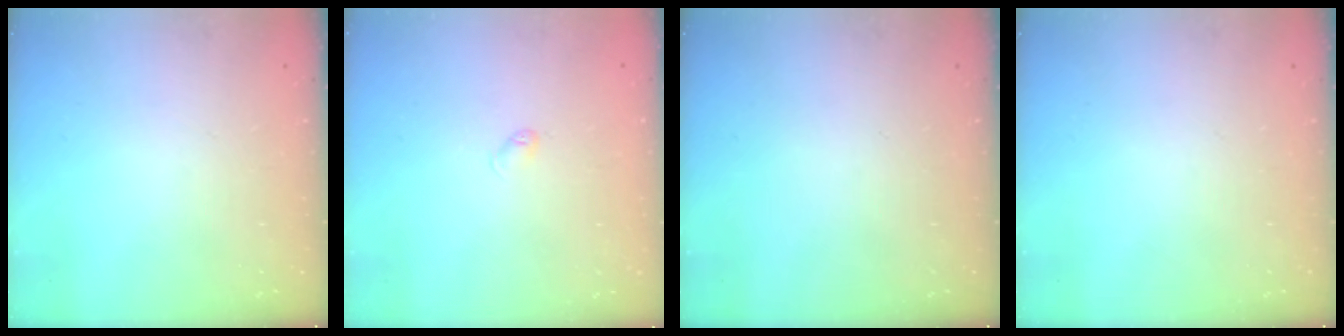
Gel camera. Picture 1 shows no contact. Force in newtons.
{"total": 2.6, "press": 2.6, "slide": 0.4}
{"total": 0.0}
{"total": 0.0}